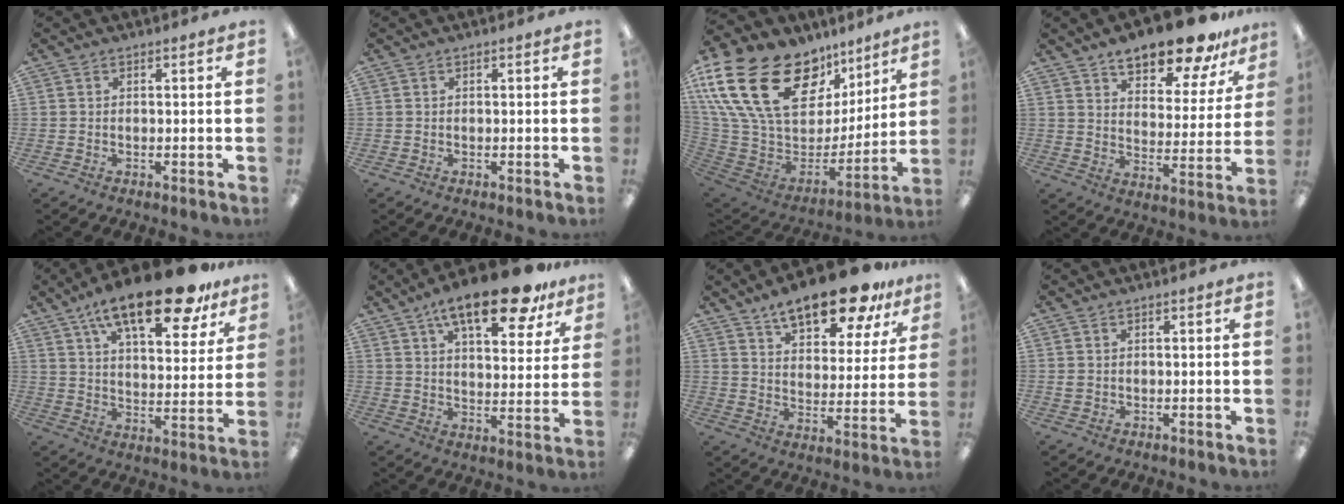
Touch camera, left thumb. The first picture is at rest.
{"total": 0.0}
{"total": 29.7, "force": [14.0, 18.4, 18.6], "torque": [-0.380, -0.073, 0.286]}
{"total": 15.0, "force": [12.2, 4.9, 7.1], "torque": [-0.100, -0.081, 0.208]}
{"total": 20.6, "force": [14.0, 7.1, 13.3], "torque": [-0.207, -0.077, 0.230]}
{"total": 18.0, "force": [11.9, 6.3, 12.0], "torque": [-0.184, -0.057, 0.194]}
{"total": 16.4, "force": [12.5, 5.8, 8.9], "torque": [-0.137, -0.067, 0.211]}
{"total": 1.0, "force": [0.2, 0.8, 0.4], "torque": [-0.009, 0.005, 0.002]}